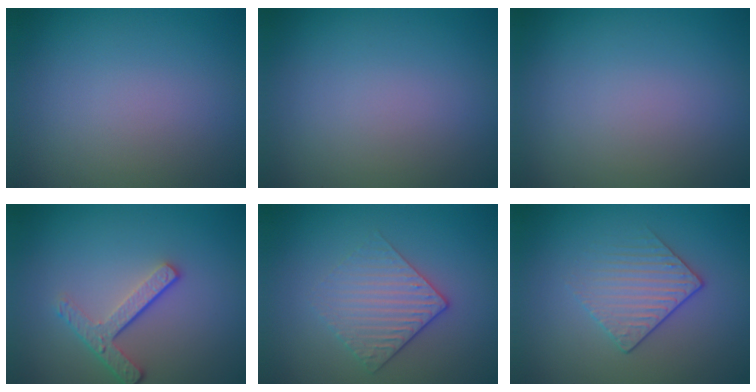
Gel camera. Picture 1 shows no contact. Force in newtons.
{"total": 0.0}
{"total": 0.0}
{"total": 3.3, "press": 2.5, "slide": 2.2}
{"total": 3.0, "press": 2.6, "slide": 1.4}
{"total": 2.1, "press": 1.8, "slide": 1.1}